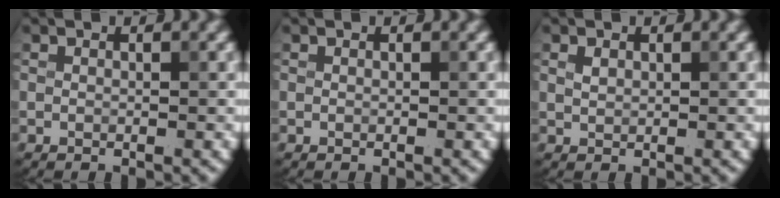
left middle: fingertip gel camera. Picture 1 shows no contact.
{"total": 0.0}
{"total": 0.8, "force": [0.4, 0.6, 0.4], "torque": [-0.012, 0.000, 0.010]}